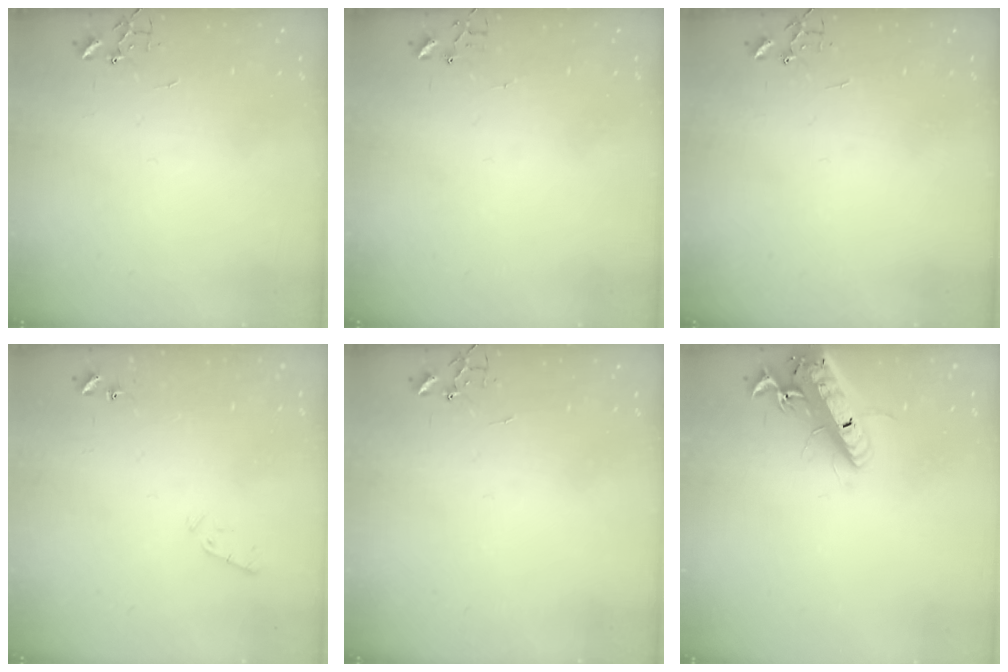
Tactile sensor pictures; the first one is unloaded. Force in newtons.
{"total": 3.6, "press": 3.6, "slide": 0.4}
{"total": 0.0}
{"total": 4.5, "press": 4.5, "slide": 0.4}
{"total": 0.0}
{"total": 17.3, "press": 17.0, "slide": 3.4}